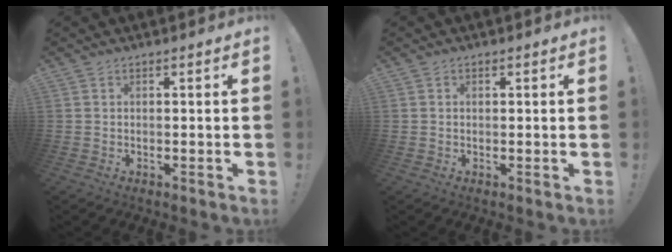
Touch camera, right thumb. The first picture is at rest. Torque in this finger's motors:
{"motor_torque": [-0.03, -0.10, -0.12, 0.05, -0.02]}